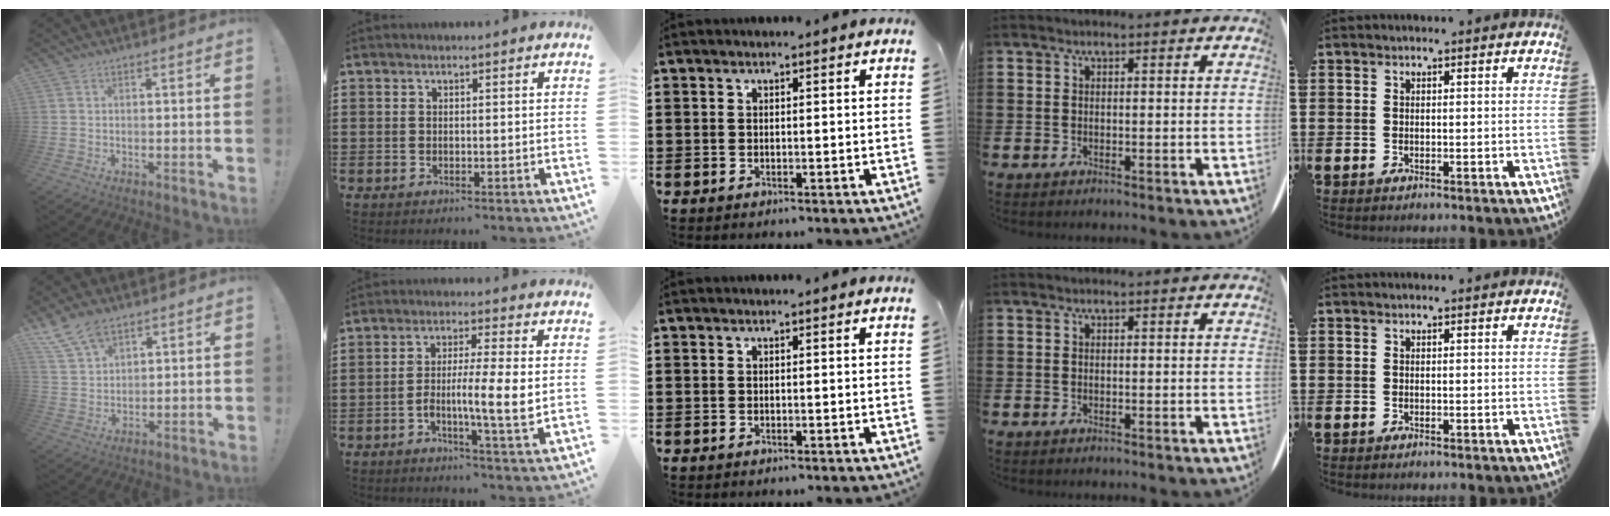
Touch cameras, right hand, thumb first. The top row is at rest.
{"thumb": {"total": 9.3, "force": [7.0, 4.9, 3.8], "torque": [-0.083, -0.032, 0.140]}, "index": {"total": 7.4, "force": [-1.2, 0.6, 7.3], "torque": [-0.120, -0.006, -0.027]}}